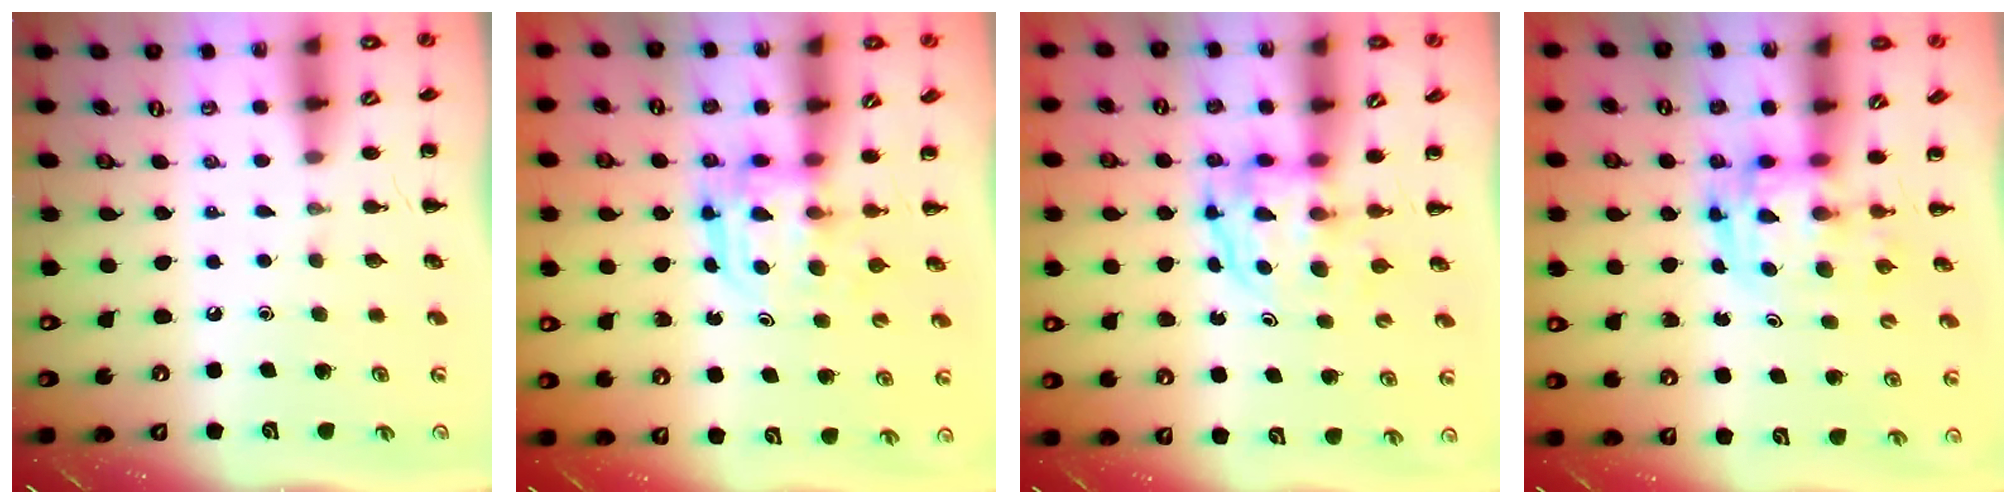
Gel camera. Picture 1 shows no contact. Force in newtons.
{"total": 3.2, "press": 3.2, "slide": 0.2}
{"total": 3.9, "press": 3.8, "slide": 0.3}
{"total": 3.0, "press": 3.0, "slide": 0.5}